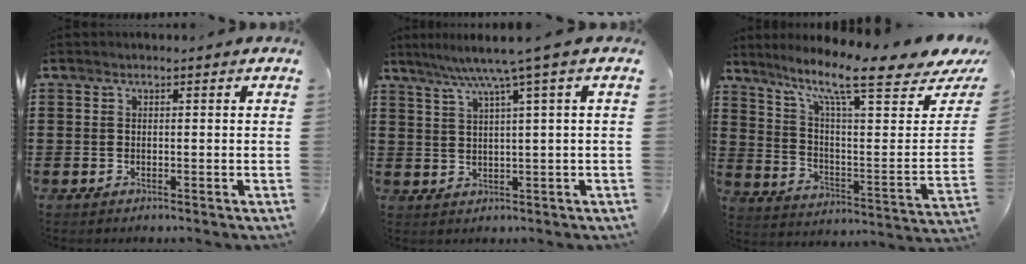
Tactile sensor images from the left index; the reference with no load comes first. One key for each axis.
{"total": 5.4, "fx": 2.8, "fy": -0.8, "fz": 4.6, "tx": -0.097, "ty": -0.009, "tz": 0.042}
{"total": 12.3, "fx": 9.2, "fy": 1.7, "fz": 8.1, "tx": -0.168, "ty": -0.067, "tz": 0.146}